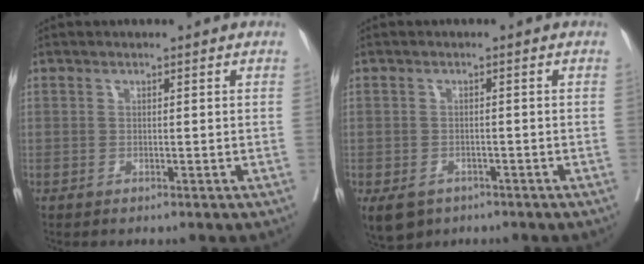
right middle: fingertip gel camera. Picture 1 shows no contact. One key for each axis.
{"total": 5.0, "fx": -3.2, "fy": 3.4, "fz": 1.9, "tx": -0.030, "ty": -0.003, "tz": -0.044}